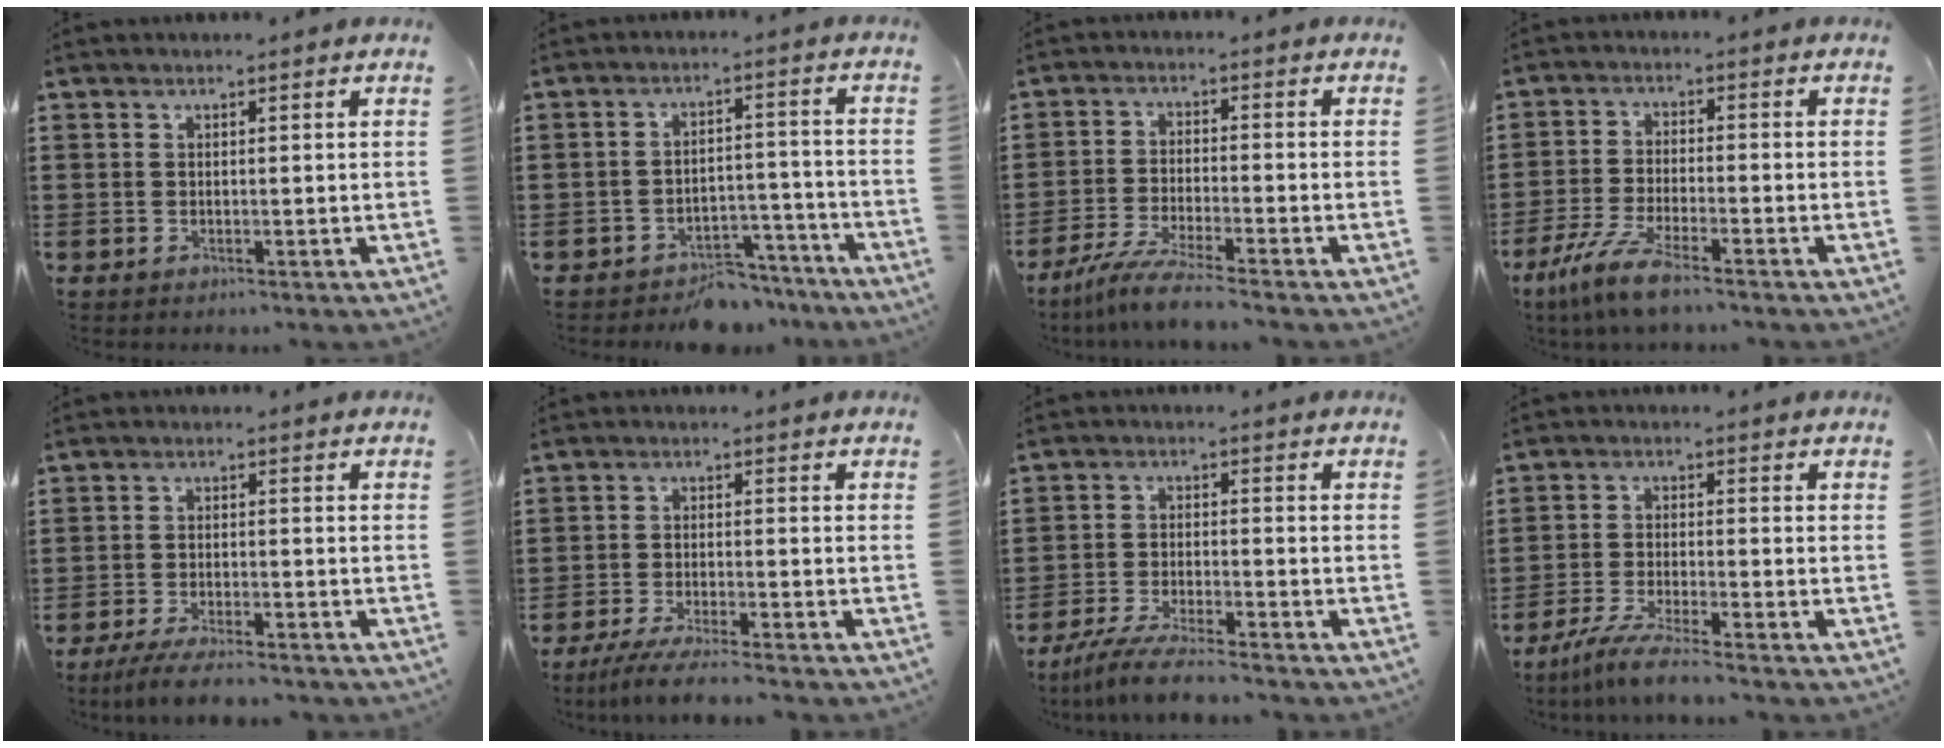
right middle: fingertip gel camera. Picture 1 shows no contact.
{"total": 5.4, "force": [-5.1, 1.6, 0.7], "torque": [-0.008, 0.020, -0.101]}
{"total": 5.8, "force": [-5.0, -0.4, 2.9], "torque": [-0.072, -0.023, -0.099]}
{"total": 6.4, "force": [-5.0, 0.4, 4.1], "torque": [-0.099, -0.018, -0.099]}
{"total": 4.1, "force": [-3.6, 0.2, 1.8], "torque": [-0.043, -0.009, -0.072]}
{"total": 4.3, "force": [-3.8, -0.2, 1.9], "torque": [-0.045, -0.014, -0.076]}
{"total": 5.8, "force": [-5.2, 0.0, 2.5], "torque": [-0.061, -0.016, -0.102]}
{"total": 5.1, "force": [-4.3, -0.4, 2.8], "torque": [-0.066, -0.019, -0.084]}